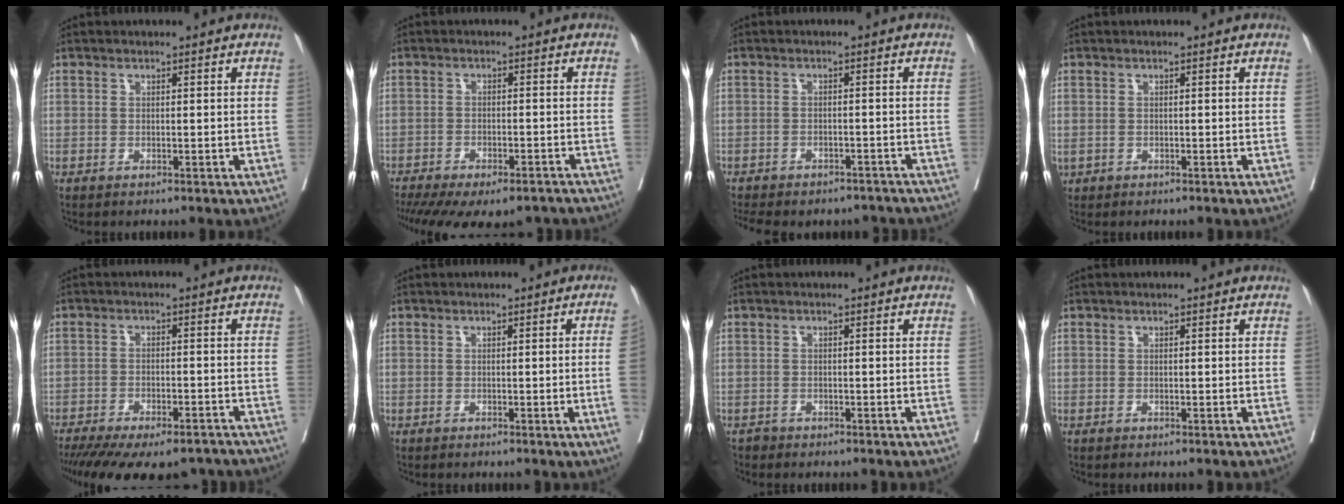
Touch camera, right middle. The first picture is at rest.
{"total": 16.6, "force": [-13.3, 5.8, 8.1], "torque": [-0.166, -0.022, -0.177]}
{"total": 10.9, "force": [-9.5, 4.3, 3.2], "torque": [-0.064, 0.008, -0.116]}
{"total": 0.6, "force": [-0.1, 0.5, 0.2], "torque": [-0.007, 0.003, 0.004]}
{"total": 18.3, "force": [-14.9, 6.0, 8.7], "torque": [-0.172, -0.024, -0.203]}
{"total": 2.2, "force": [-0.2, -0.9, 2.0], "torque": [-0.024, -0.002, 0.000]}
{"total": 0.8, "force": [-0.7, 0.5, -0.2], "torque": [-0.003, 0.002, -0.014]}
{"total": 0.0}